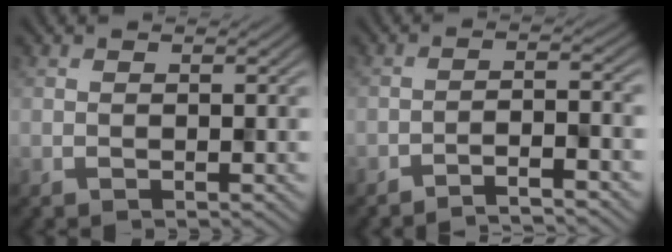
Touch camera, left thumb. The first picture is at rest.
{"total": 4.9, "force": [-4.3, 0.2, 2.4], "torque": [-0.034, 0.022, -0.071]}